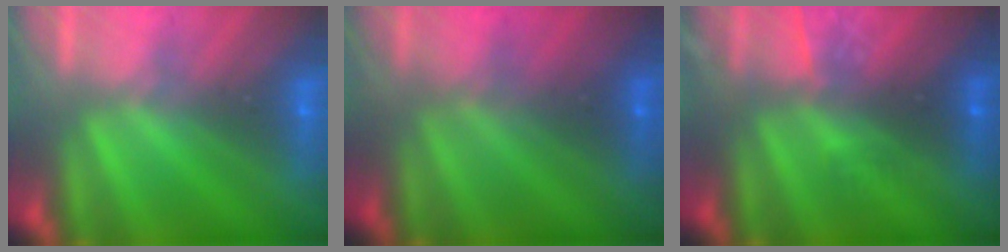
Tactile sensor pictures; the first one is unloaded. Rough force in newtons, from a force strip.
{"total": 1.7}
{"total": 3.3}